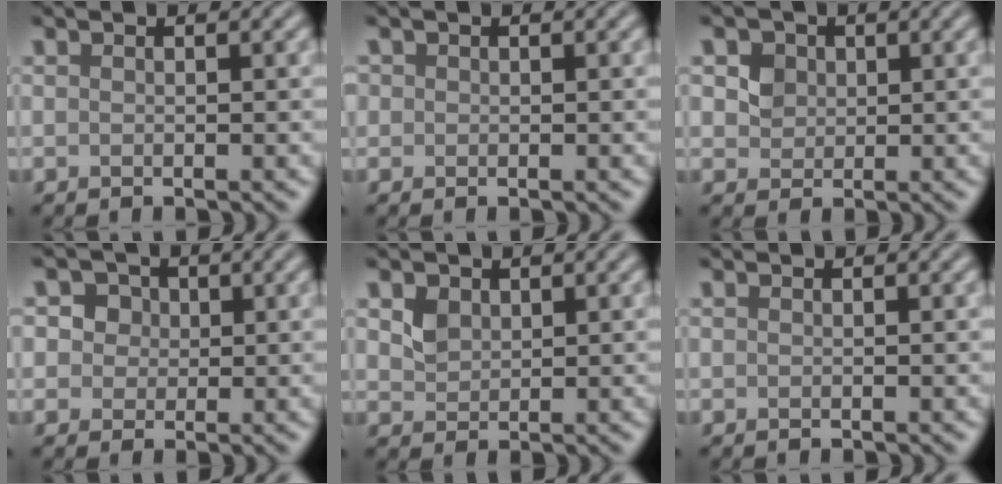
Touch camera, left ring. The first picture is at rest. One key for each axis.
{"total": 0.7, "fx": 0.2, "fy": 0.6, "fz": 0.1, "tx": 0.005, "ty": 0.001, "tz": -0.001}
{"total": 4.1, "fx": 1.9, "fy": 3.0, "fz": 1.9, "tx": -0.043, "ty": 0.008, "tz": 0.031}
{"total": 4.2, "fx": 1.7, "fy": 3.3, "fz": 1.8, "tx": -0.021, "ty": 0.018, "tz": 0.012}
{"total": 1.7, "fx": 0.9, "fy": 1.3, "fz": 0.7, "tx": -0.016, "ty": -0.001, "tz": 0.020}
{"total": 0.0}